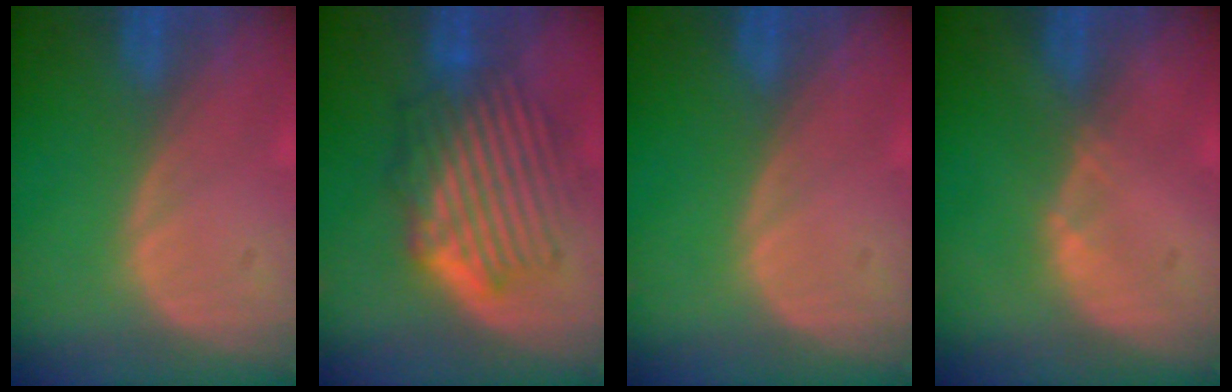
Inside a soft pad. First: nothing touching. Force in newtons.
{"total": 9.1, "press": 8.3, "slide": 3.7}
{"total": 0.0}
{"total": 0.6, "press": 0.5, "slide": 0.2}